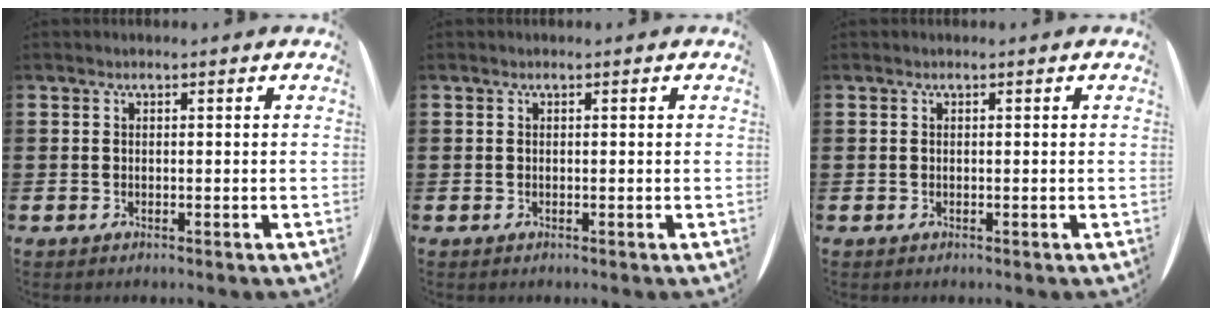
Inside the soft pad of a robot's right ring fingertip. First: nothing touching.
{"total": 0.0}
{"total": 0.0}